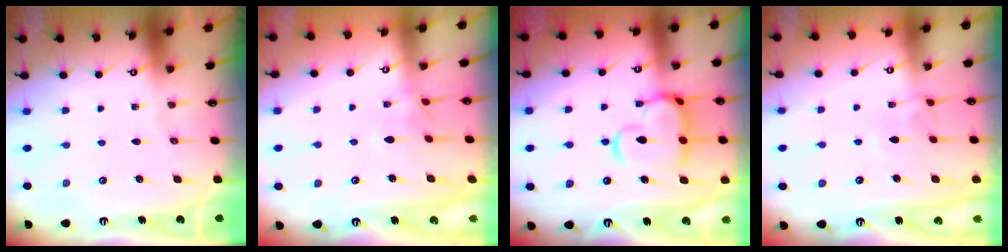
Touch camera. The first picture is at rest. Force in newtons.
{"total": 2.8, "press": 2.7, "slide": 0.8}
{"total": 7.6, "press": 7.5, "slide": 1.4}
{"total": 4.1, "press": 4.0, "slide": 0.4}